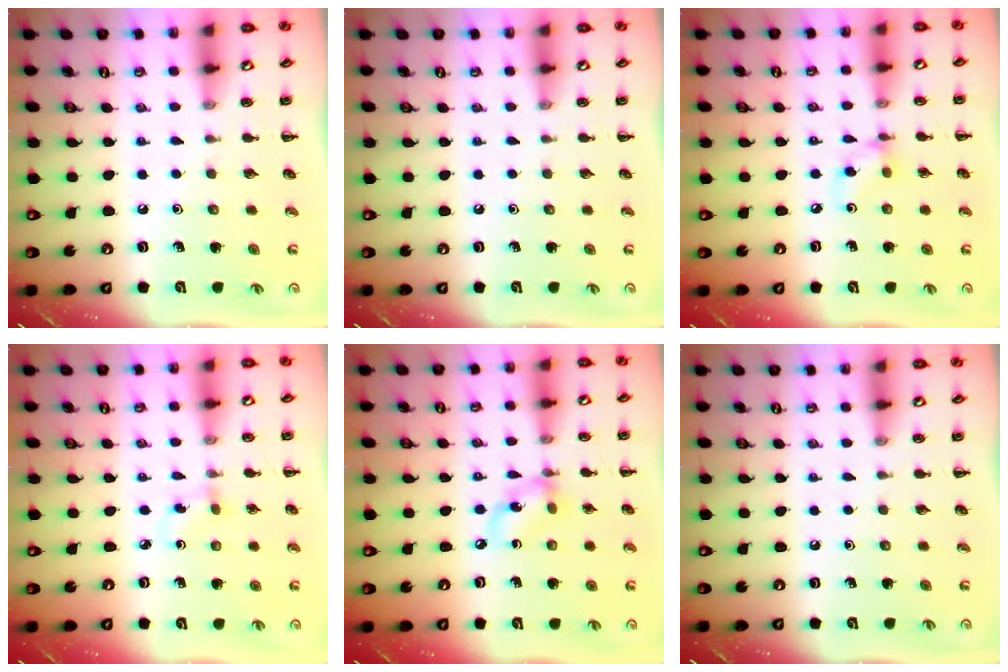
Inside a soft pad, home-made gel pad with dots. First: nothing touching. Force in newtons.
{"total": 0.0}
{"total": 4.7, "press": 4.6, "slide": 0.5}
{"total": 1.6, "press": 1.4, "slide": 0.8}
{"total": 7.4, "press": 7.3, "slide": 1.2}
{"total": 0.0}